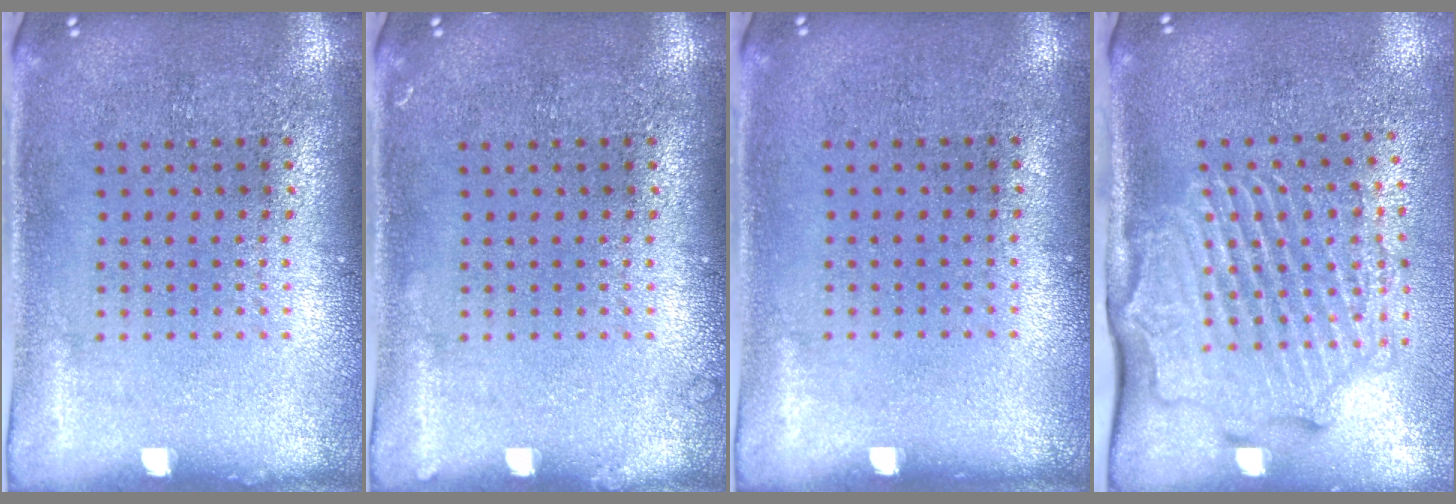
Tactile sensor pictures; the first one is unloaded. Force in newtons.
{"total": 0.6, "press": 0.5, "slide": 0.1}
{"total": 0.0}
{"total": 2.7, "press": 2.2, "slide": 1.7}